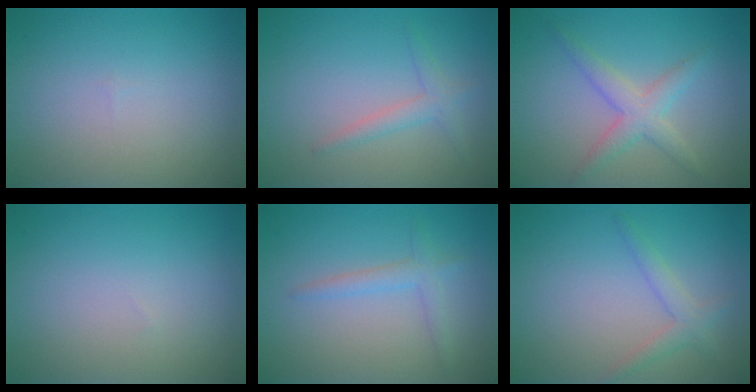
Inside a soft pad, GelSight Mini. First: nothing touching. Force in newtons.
{"total": 1.6, "press": 1.6, "slide": 0.0}
{"total": 2.9, "press": 2.9, "slide": 0.1}
{"total": 0.0}
{"total": 1.8, "press": 1.8, "slide": 0.1}
{"total": 2.0, "press": 2.0, "slide": 0.1}